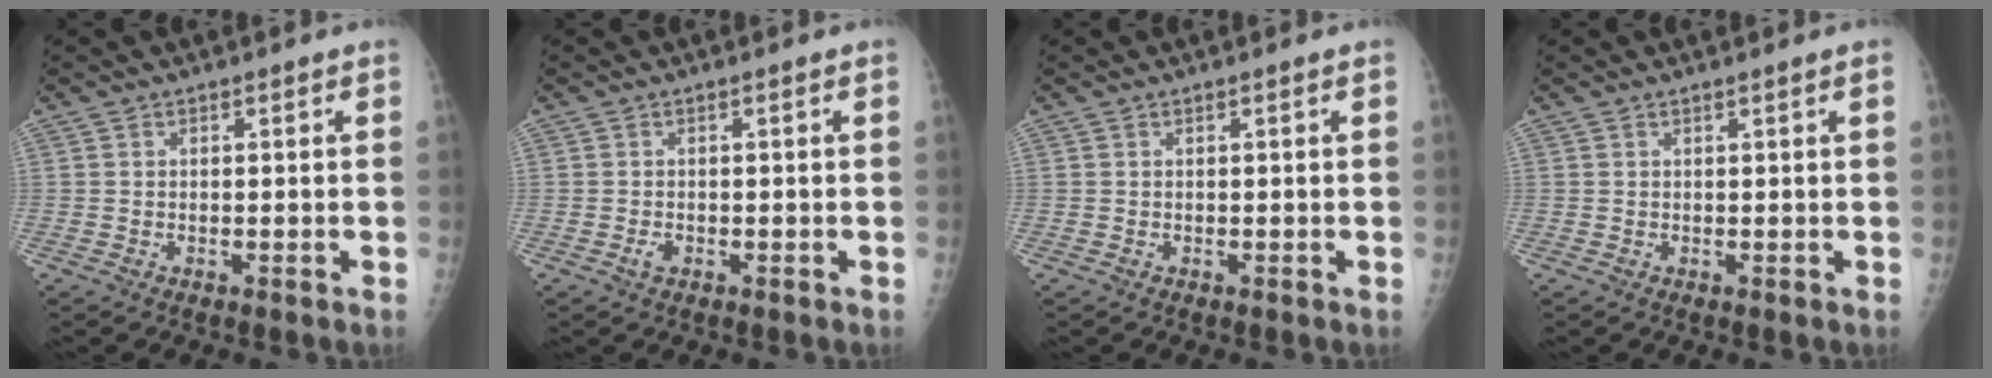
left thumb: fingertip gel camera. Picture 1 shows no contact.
{"total": 0.9, "force": [-0.5, 0.6, 0.4], "torque": [-0.002, 0.006, -0.009]}
{"total": 0.0}
{"total": 0.6, "force": [0.3, -0.2, 0.5], "torque": [-0.018, -0.004, 0.010]}